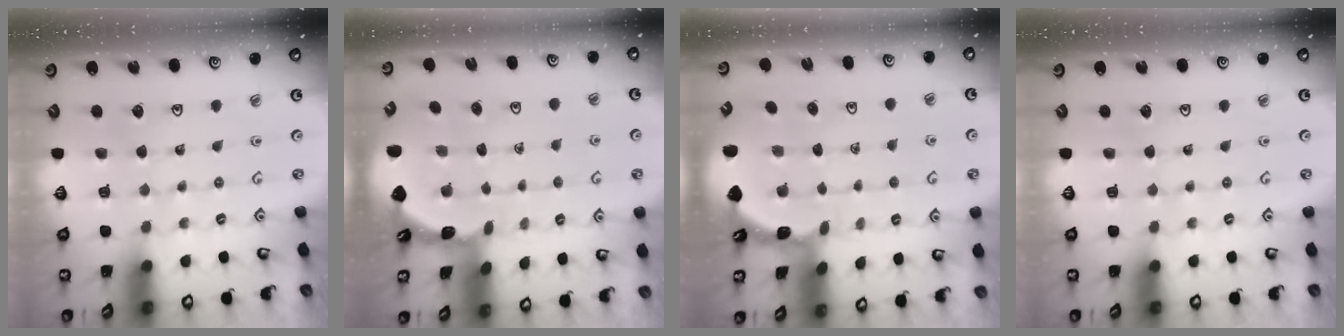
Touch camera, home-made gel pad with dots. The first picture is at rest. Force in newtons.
{"total": 1.7, "press": 1.6, "slide": 0.1}
{"total": 1.8, "press": 1.8, "slide": 0.1}
{"total": 0.0}